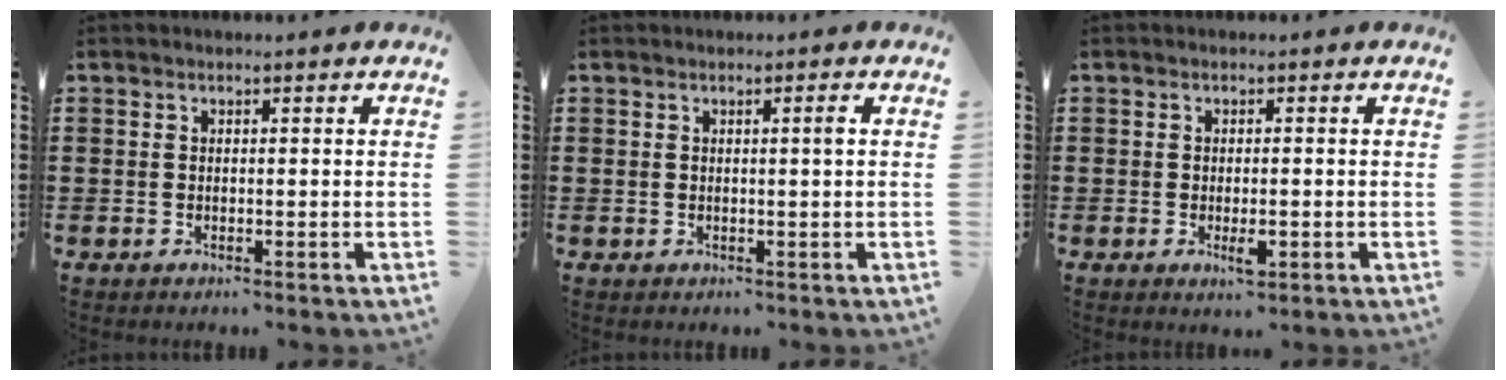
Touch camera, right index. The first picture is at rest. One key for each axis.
{"total": 1.2, "fx": 0.3, "fy": -0.1, "fz": 1.2, "tx": -0.020, "ty": -0.001, "tz": 0.004}
{"total": 2.2, "fx": -0.7, "fy": 0.7, "fz": 2.0, "tx": -0.035, "ty": 0.000, "tz": -0.011}